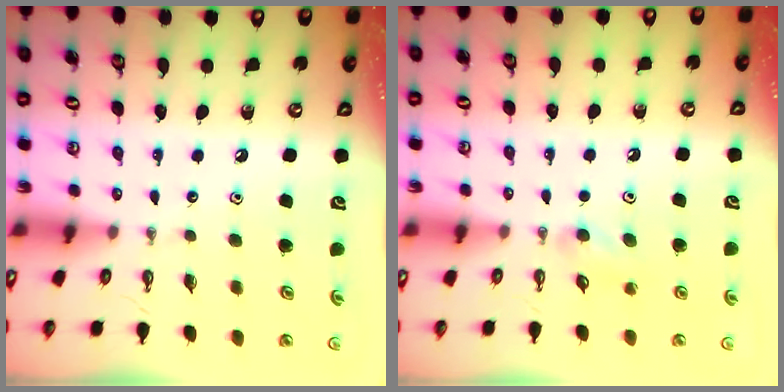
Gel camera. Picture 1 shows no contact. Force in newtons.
{"total": 3.6, "press": 3.4, "slide": 1.2}